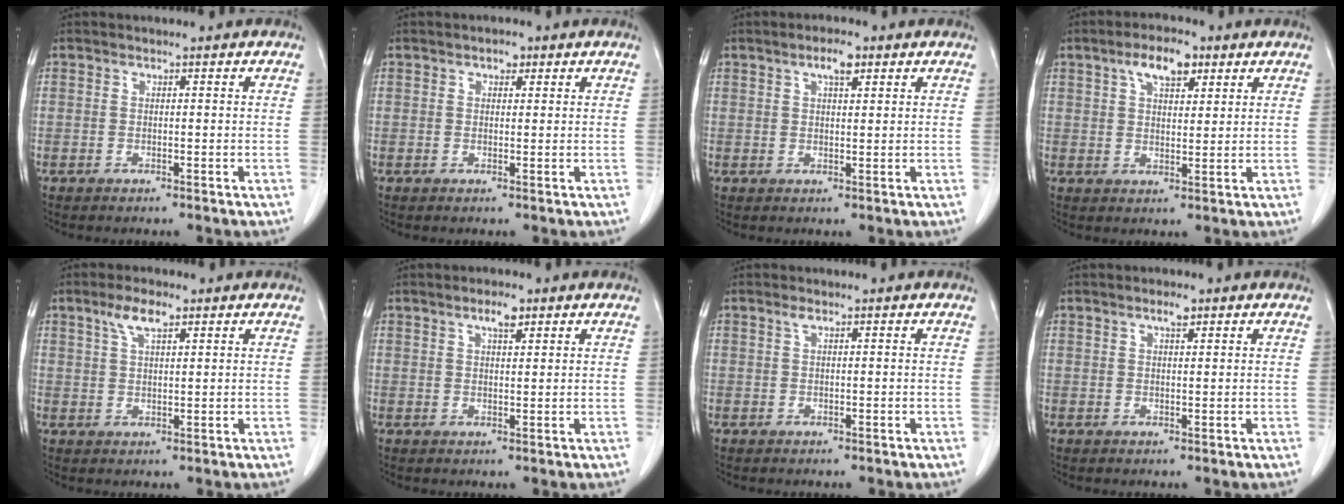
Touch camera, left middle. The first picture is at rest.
{"total": 1.4, "force": [0.8, 0.8, 0.8], "torque": [-0.015, 0.004, 0.012]}
{"total": 3.6, "force": [2.1, 1.0, 2.8], "torque": [-0.053, 0.005, 0.035]}
{"total": 6.1, "force": [3.4, 2.5, 4.4], "torque": [-0.078, 0.012, 0.056]}
{"total": 4.2, "force": [2.5, 1.2, 3.1], "torque": [-0.068, 0.009, 0.051]}
{"total": 2.8, "force": [1.7, 0.7, 2.0], "torque": [-0.038, 0.003, 0.029]}
{"total": 0.7, "force": [0.4, 0.1, 0.5], "torque": [-0.014, 0.005, 0.007]}
{"total": 1.8, "force": [1.1, 0.4, 1.3], "torque": [-0.026, 0.003, 0.019]}